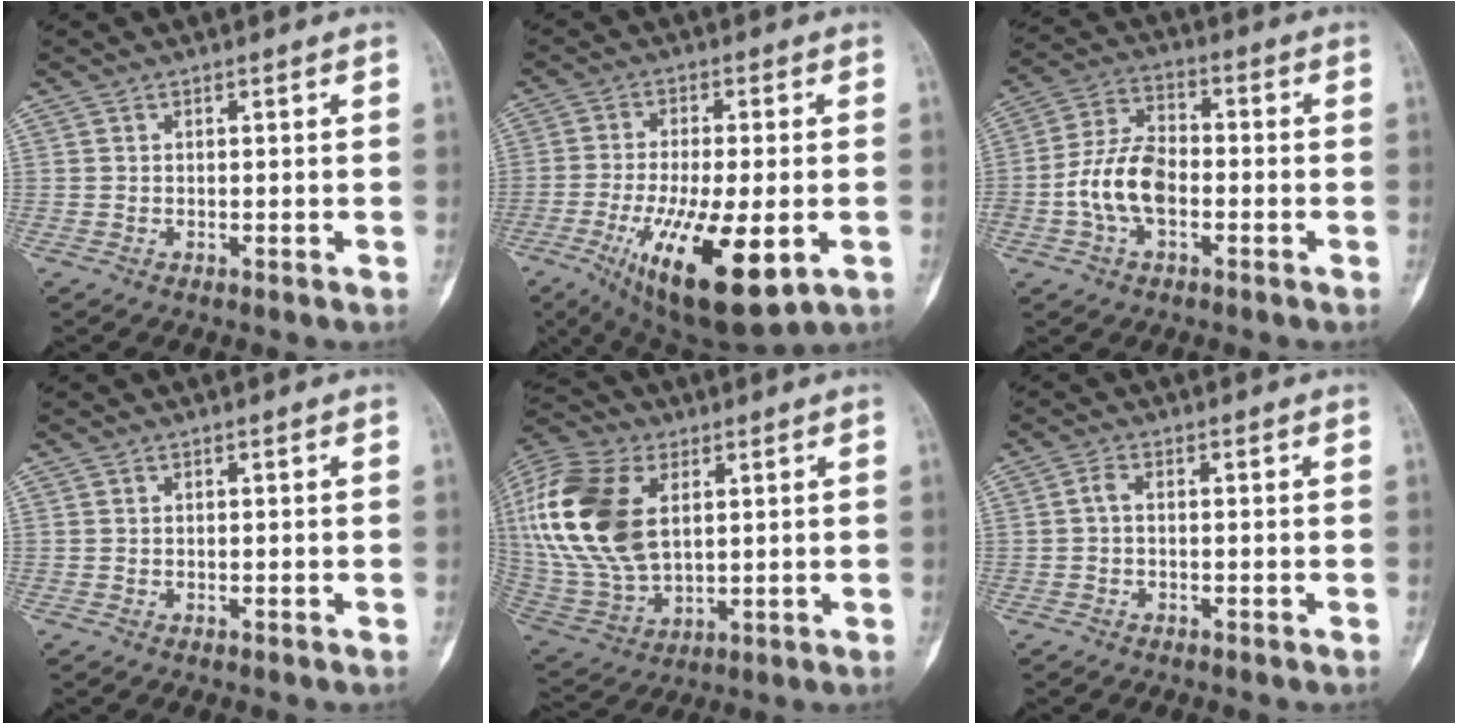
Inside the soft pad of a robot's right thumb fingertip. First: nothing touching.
{"total": 18.6, "force": [-6.0, 6.1, 16.5], "torque": [-0.294, -0.021, -0.083]}
{"total": 10.6, "force": [-2.5, 6.3, 8.2], "torque": [-0.154, 0.032, -0.055]}
{"total": 0.0}
{"total": 23.2, "force": [5.2, 14.1, 17.7], "torque": [-0.387, -0.013, 0.100]}
{"total": 1.5, "force": [-0.3, 0.7, 1.3], "torque": [-0.025, 0.002, -0.009]}